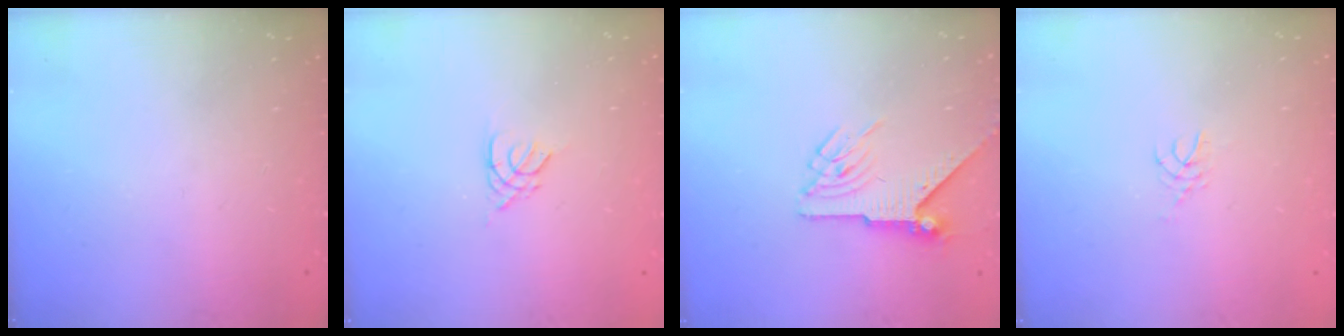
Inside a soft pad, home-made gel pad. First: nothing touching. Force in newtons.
{"total": 2.7, "press": 2.7, "slide": 0.5}
{"total": 6.4, "press": 6.4, "slide": 0.1}
{"total": 4.1, "press": 4.0, "slide": 0.5}